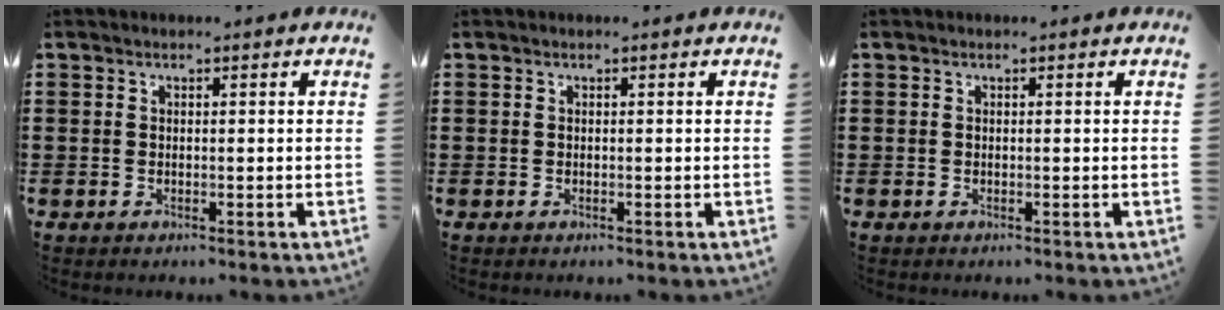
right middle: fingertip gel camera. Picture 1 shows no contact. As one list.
[{"total": 0.0}, {"total": 0.0}]